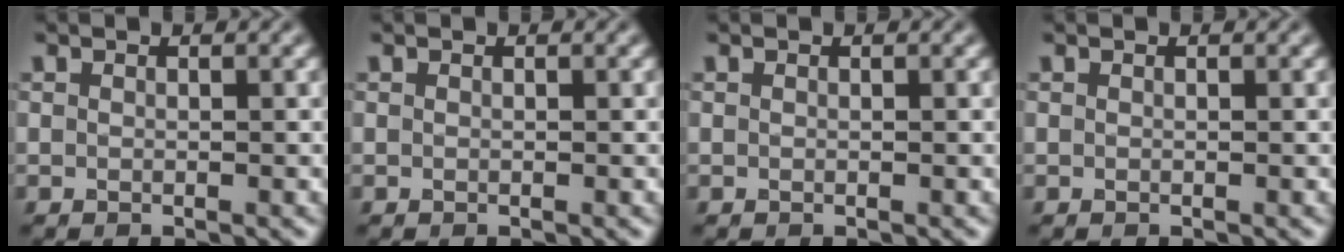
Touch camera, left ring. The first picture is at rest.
{"total": 0.0}
{"total": 0.0}
{"total": 0.0}